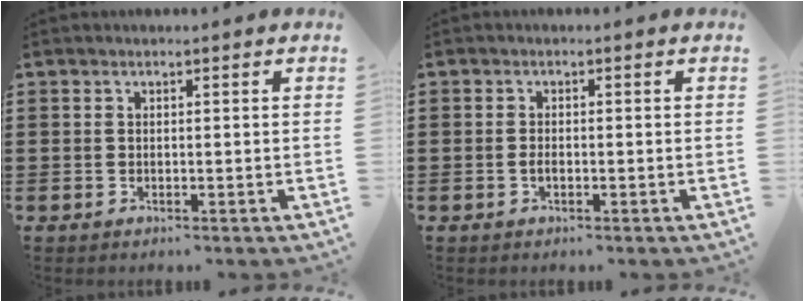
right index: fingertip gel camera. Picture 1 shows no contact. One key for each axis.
{"total": 1.1, "fx": -0.4, "fy": 0.4, "fz": 0.9, "tx": -0.018, "ty": -0.004, "tz": -0.007}